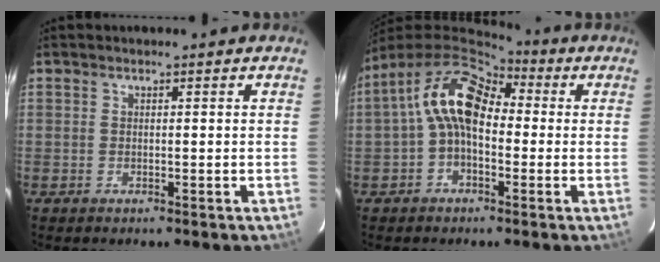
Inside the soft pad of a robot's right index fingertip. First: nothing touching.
{"total": 10.6, "force": [0.7, 6.4, 8.5], "torque": [-0.151, 0.032, 0.002]}